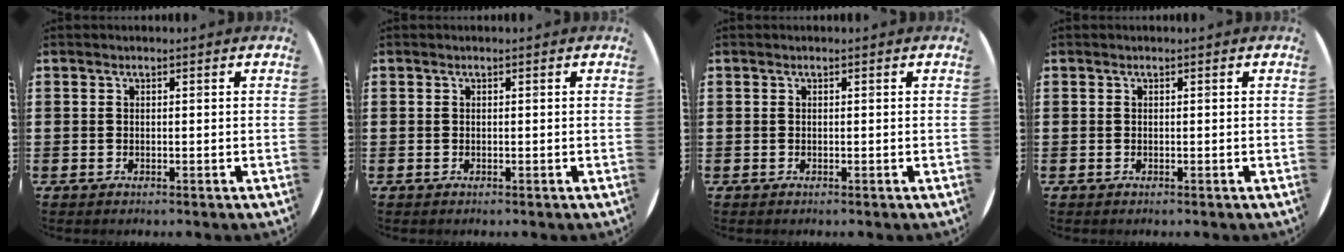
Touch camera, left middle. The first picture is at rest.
{"total": 0.0}
{"total": 0.0}
{"total": 0.0}